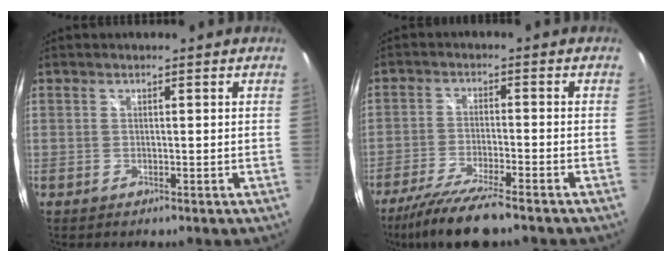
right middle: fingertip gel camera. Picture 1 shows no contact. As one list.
[{"total": 10.7, "force": [-8.7, 0.8, 6.2], "torque": [-0.141, -0.030, -0.154]}]